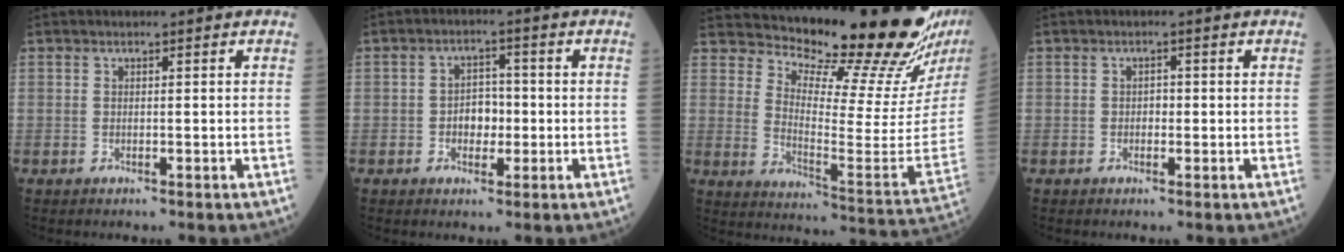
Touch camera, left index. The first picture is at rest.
{"total": 4.0, "force": [-0.7, 2.7, 2.9], "torque": [-0.046, 0.011, -0.013]}
{"total": 21.5, "force": [19.5, -0.1, 9.2], "torque": [-0.157, -0.125, 0.260]}
{"total": 1.1, "force": [-0.1, 0.8, 0.8], "torque": [-0.009, 0.003, -0.005]}